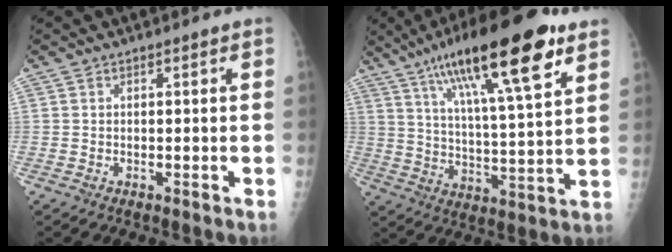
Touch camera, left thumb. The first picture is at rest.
{"total": 23.2, "force": [13.0, 4.8, 18.5], "torque": [-0.297, -0.027, 0.215]}